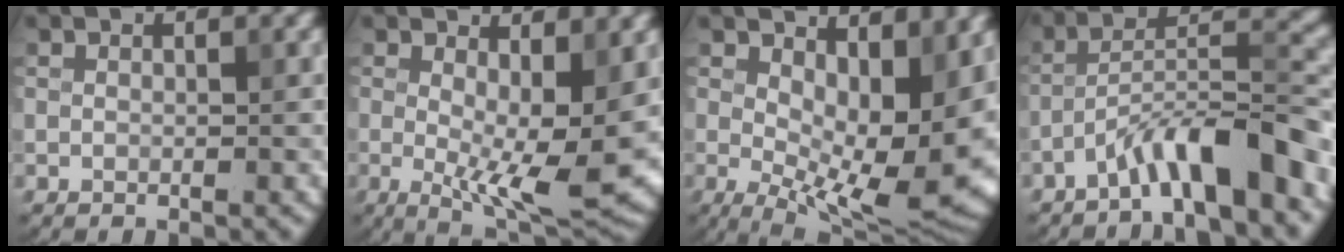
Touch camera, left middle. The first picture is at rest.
{"total": 8.8, "force": [-0.4, 2.9, 8.3], "torque": [-0.135, -0.023, -0.001]}
{"total": 13.4, "force": [1.5, 6.0, 11.9], "torque": [-0.150, -0.018, 0.038]}
{"total": 7.6, "force": [-4.9, 1.1, 5.7], "torque": [-0.099, 0.019, -0.085]}